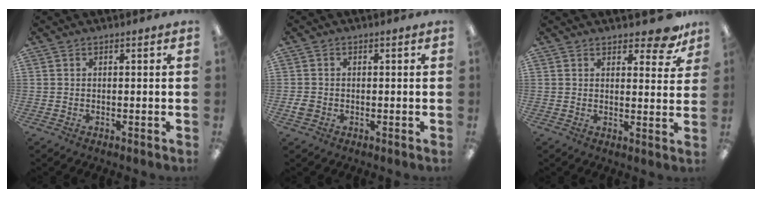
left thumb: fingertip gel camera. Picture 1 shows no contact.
{"total": 2.2, "force": [-0.5, 1.9, 1.0], "torque": [-0.016, 0.004, -0.010]}
{"total": 6.5, "force": [5.3, 2.3, 3.1], "torque": [-0.025, -0.034, 0.089]}